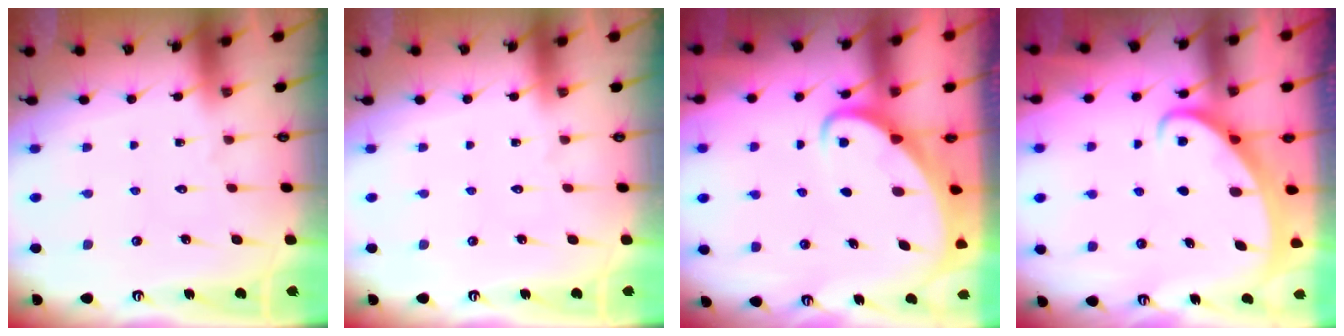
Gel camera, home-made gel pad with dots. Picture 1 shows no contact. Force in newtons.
{"total": 0.0}
{"total": 3.0, "press": 3.0, "slide": 0.2}
{"total": 2.5, "press": 2.5, "slide": 0.3}